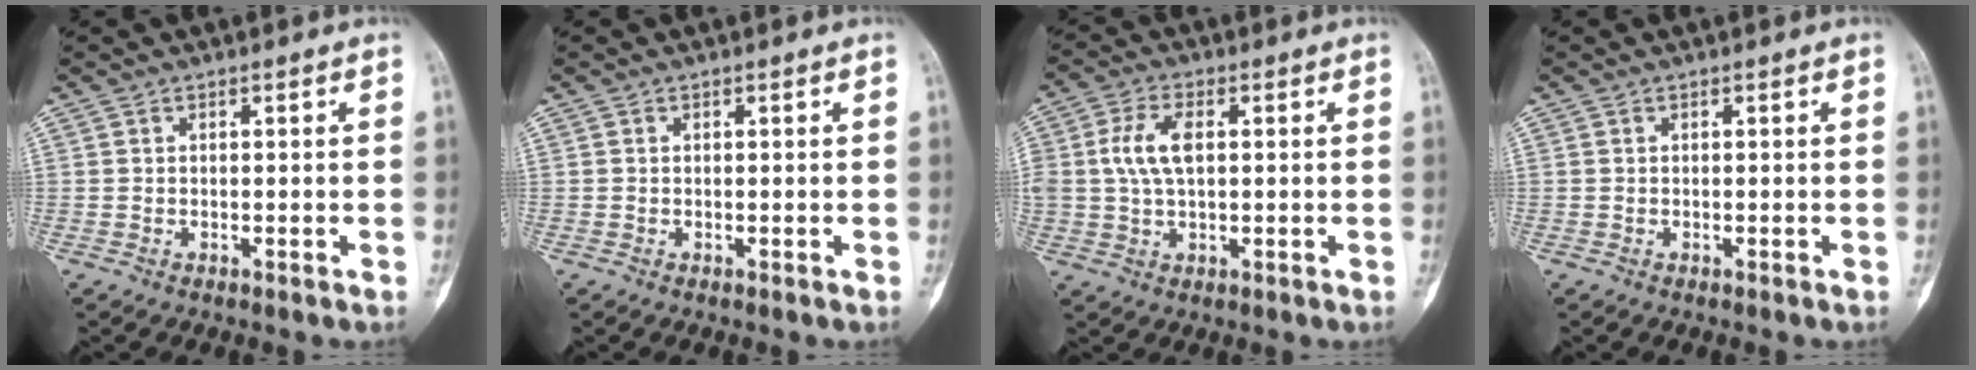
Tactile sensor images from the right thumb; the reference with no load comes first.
{"total": 0.0}
{"total": 7.3, "force": [1.1, 4.0, 6.0], "torque": [-0.125, 0.009, 0.020]}
{"total": 0.0}